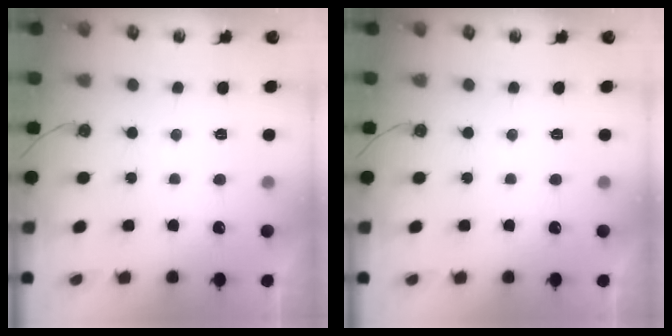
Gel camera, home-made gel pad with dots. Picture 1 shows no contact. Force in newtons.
{"total": 0.0}